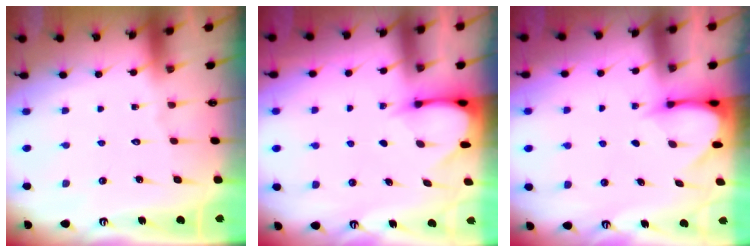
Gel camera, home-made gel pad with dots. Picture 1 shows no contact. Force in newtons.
{"total": 3.6, "press": 3.6, "slide": 0.3}
{"total": 3.6, "press": 3.6, "slide": 0.3}